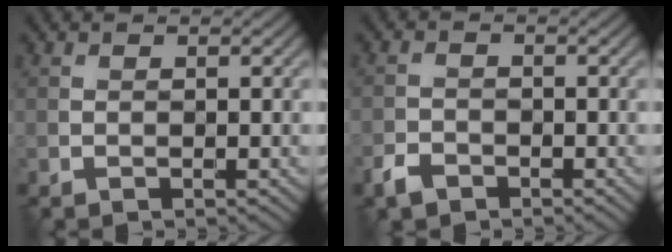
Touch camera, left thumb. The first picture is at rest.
{"total": 2.5, "force": [-1.9, 1.4, 0.9], "torque": [-0.022, -0.003, -0.045]}